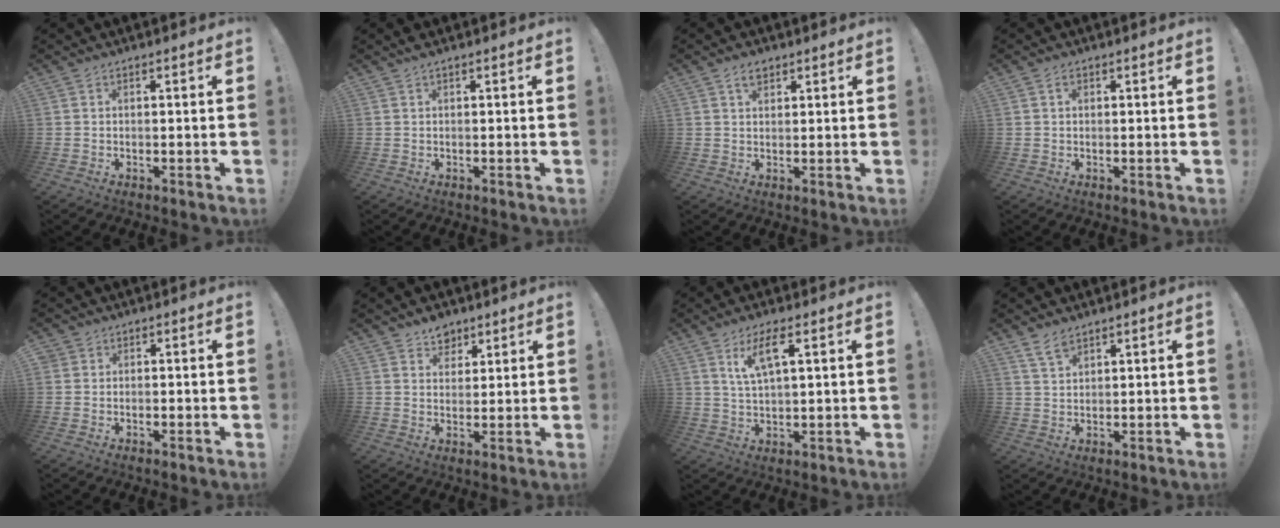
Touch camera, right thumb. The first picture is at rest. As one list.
[{"total": 1.2, "force": [1.0, 0.1, 0.6], "torque": [-0.013, 0.001, 0.018]}, {"total": 3.9, "force": [2.5, 2.3, 2.0], "torque": [-0.020, -0.007, 0.042]}, {"total": 1.0, "force": [0.3, 0.8, 0.6], "torque": [-0.005, 0.000, 0.004]}, {"total": 1.4, "force": [0.3, 1.4, 0.3], "torque": [-0.005, 0.002, 0.006]}, {"total": 6.3, "force": [4.7, 4.1, 0.7], "torque": [0.005, -0.036, 0.088]}, {"total": 7.7, "force": [3.9, 2.0, 6.4], "torque": [-0.118, -0.007, 0.065]}, {"total": 4.5, "force": [3.5, 1.9, 2.0], "torque": [-0.033, -0.018, 0.066]}]